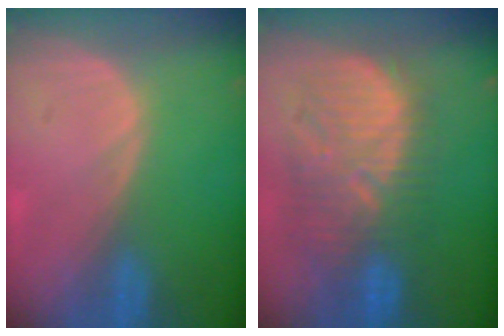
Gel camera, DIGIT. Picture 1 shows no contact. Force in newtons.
{"total": 11.1, "press": 10.7, "slide": 2.9}